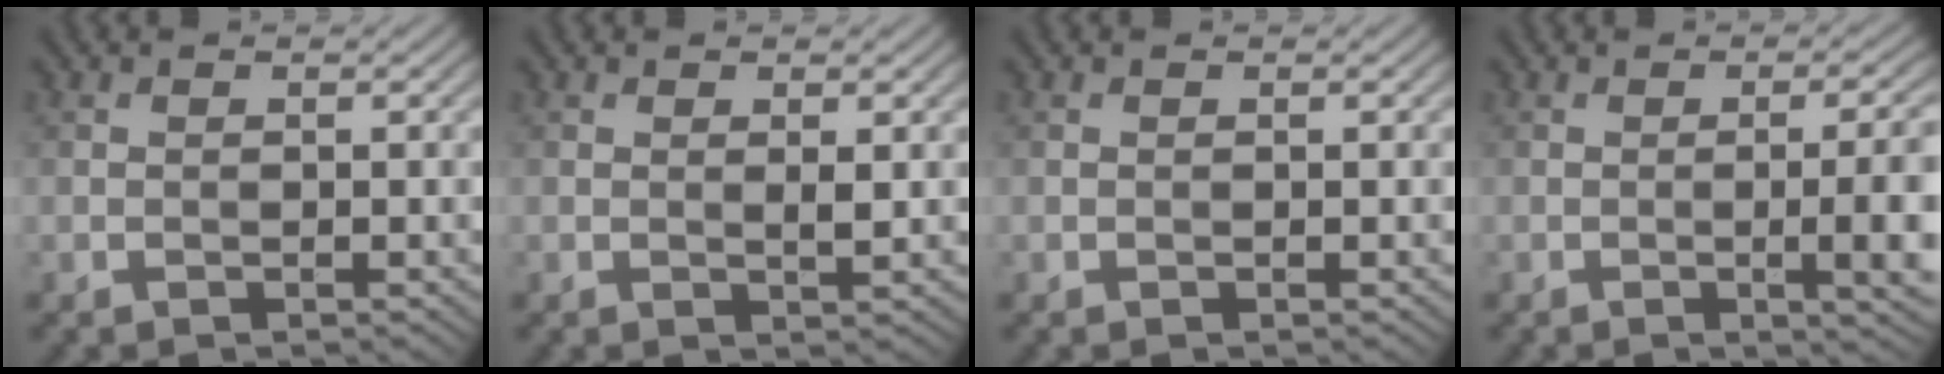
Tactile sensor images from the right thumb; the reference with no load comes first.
{"total": 1.2, "force": [0.4, 0.3, 1.1], "torque": [-0.025, -0.004, 0.005]}
{"total": 0.0}
{"total": 8.0, "force": [-1.0, 2.2, 7.6], "torque": [-0.100, -0.002, -0.009]}